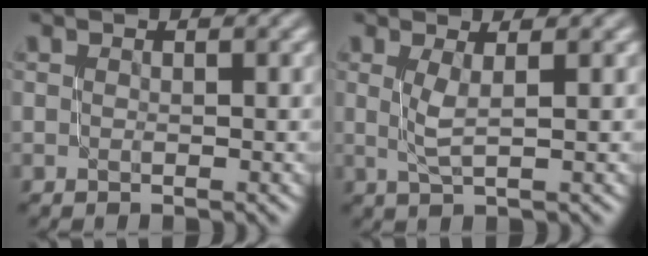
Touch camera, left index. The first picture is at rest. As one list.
[{"total": 1.7, "force": [0.5, 0.4, 1.6], "torque": [-0.036, 0.000, 0.012]}]